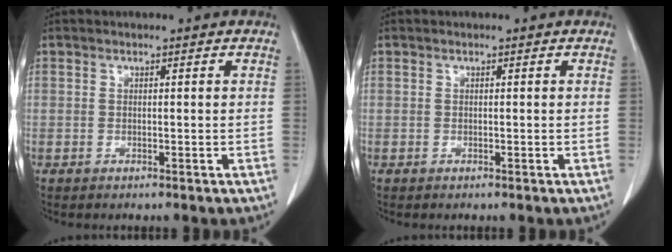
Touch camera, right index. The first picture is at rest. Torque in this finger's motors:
{"motor_torque": [0.00, 0.00, 0.00, 0.00]}